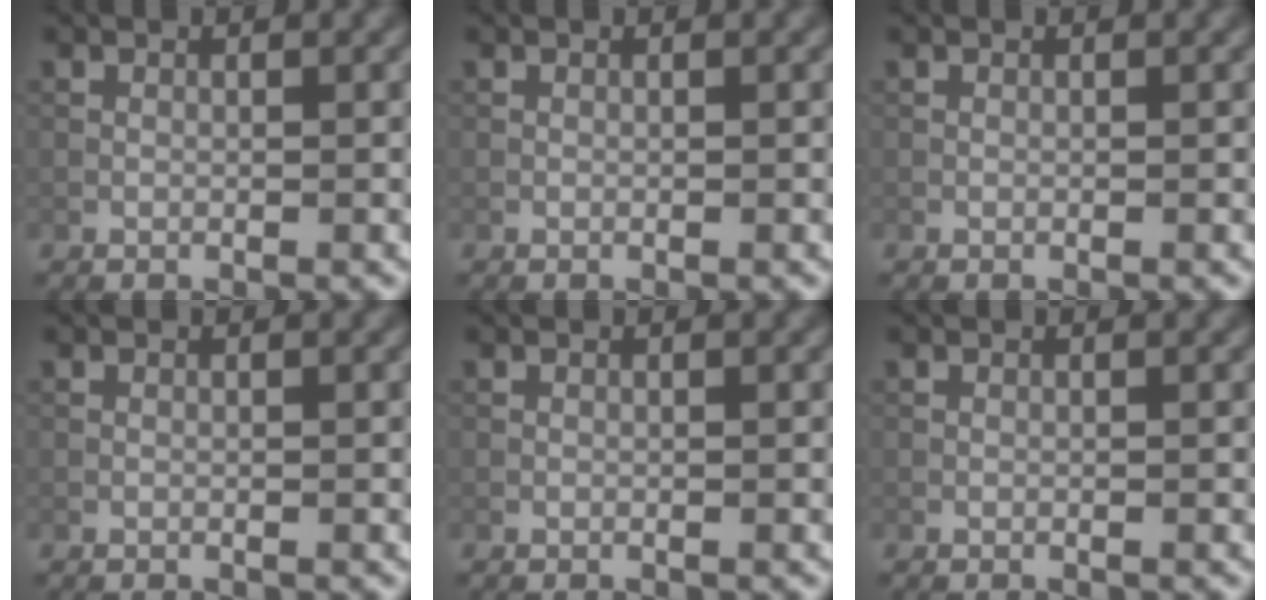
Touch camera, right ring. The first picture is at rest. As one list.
[{"total": 0.0}, {"total": 0.0}, {"total": 0.0}, {"total": 0.0}, {"total": 0.0}]